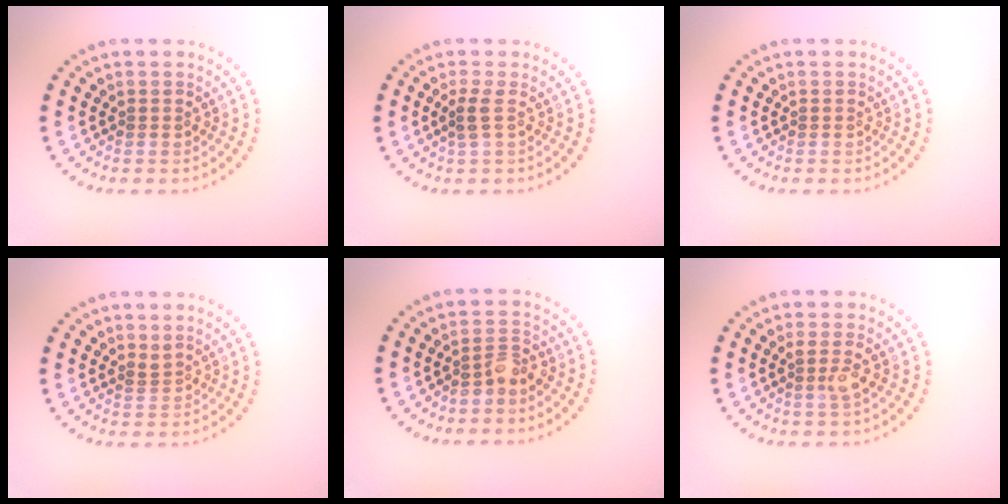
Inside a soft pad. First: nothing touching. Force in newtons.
{"total": 1.3, "press": 1.0, "slide": 0.8}
{"total": 0.0}
{"total": 0.7, "press": 0.4, "slide": 0.6}
{"total": 2.0, "press": 1.6, "slide": 1.1}
{"total": 1.6, "press": 1.3, "slide": 1.0}